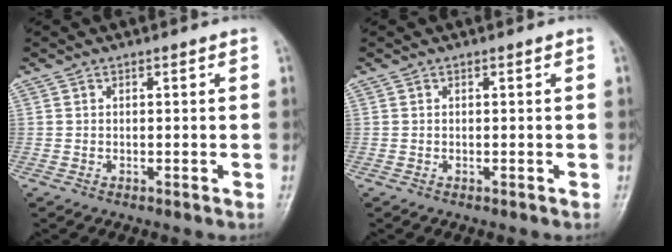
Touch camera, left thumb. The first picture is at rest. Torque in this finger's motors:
{"motor_torque": [0.00, 0.00, -0.02, 0.00, 0.00]}